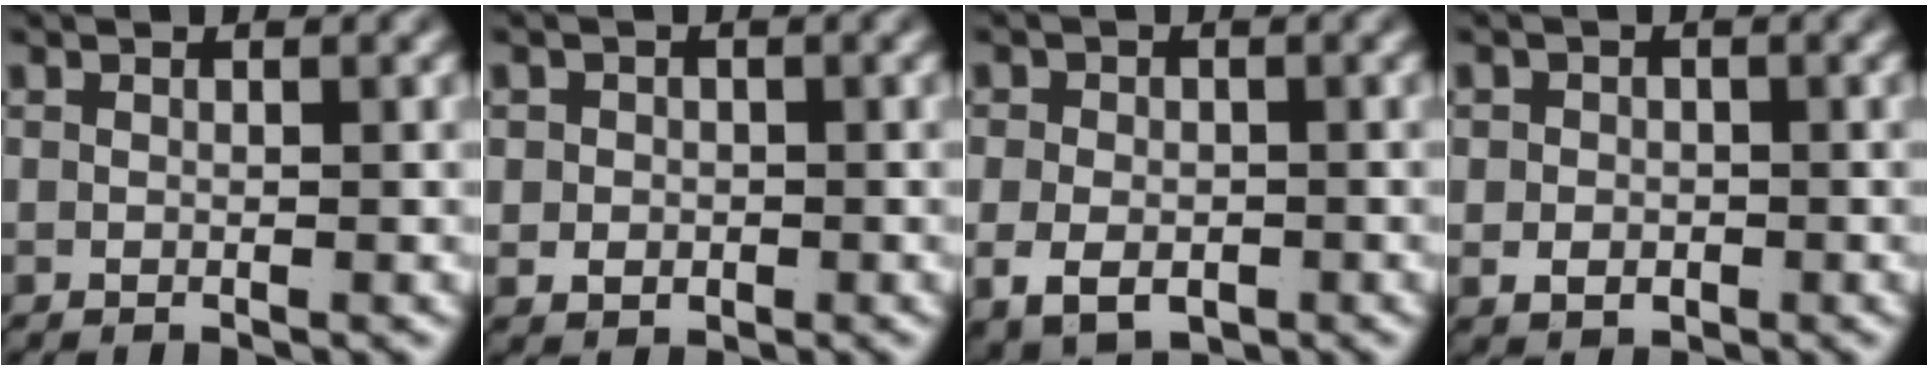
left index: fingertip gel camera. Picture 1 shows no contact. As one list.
[{"total": 2.4, "force": [-0.3, 2.2, 1.0], "torque": [-0.020, -0.010, 0.002]}, {"total": 4.6, "force": [-1.5, 3.4, 2.7], "torque": [-0.052, -0.030, -0.008]}, {"total": 2.6, "force": [-0.5, 2.3, 1.1], "torque": [-0.018, -0.011, -0.001]}]